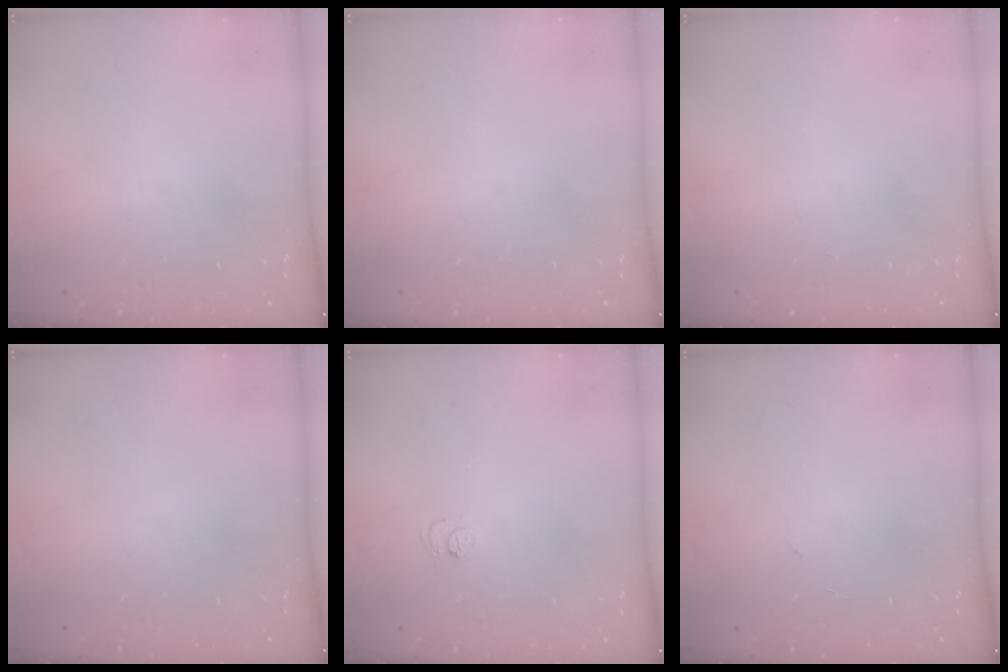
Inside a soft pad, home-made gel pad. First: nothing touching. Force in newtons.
{"total": 0.0}
{"total": 0.0}
{"total": 0.0}
{"total": 4.8, "press": 4.8, "slide": 0.4}
{"total": 0.6, "press": 0.6, "slide": 0.1}